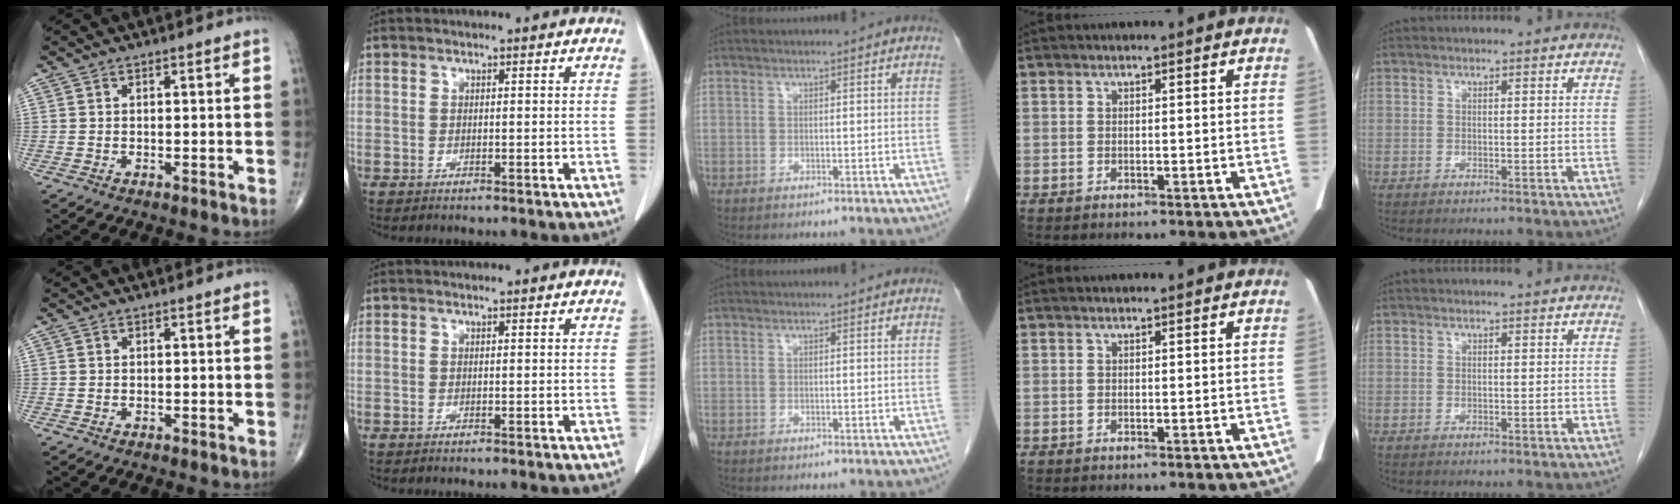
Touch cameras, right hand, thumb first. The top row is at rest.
{}